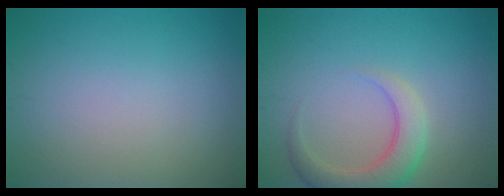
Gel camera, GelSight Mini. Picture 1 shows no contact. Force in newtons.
{"total": 4.1, "press": 4.1, "slide": 0.5}